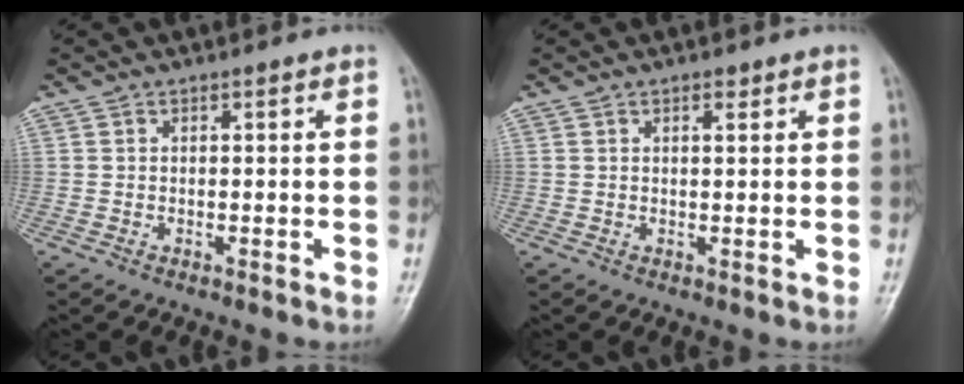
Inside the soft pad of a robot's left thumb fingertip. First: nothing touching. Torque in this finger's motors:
{"motor_torque": [-0.26, -0.17, -0.19, 0.05, -0.03]}